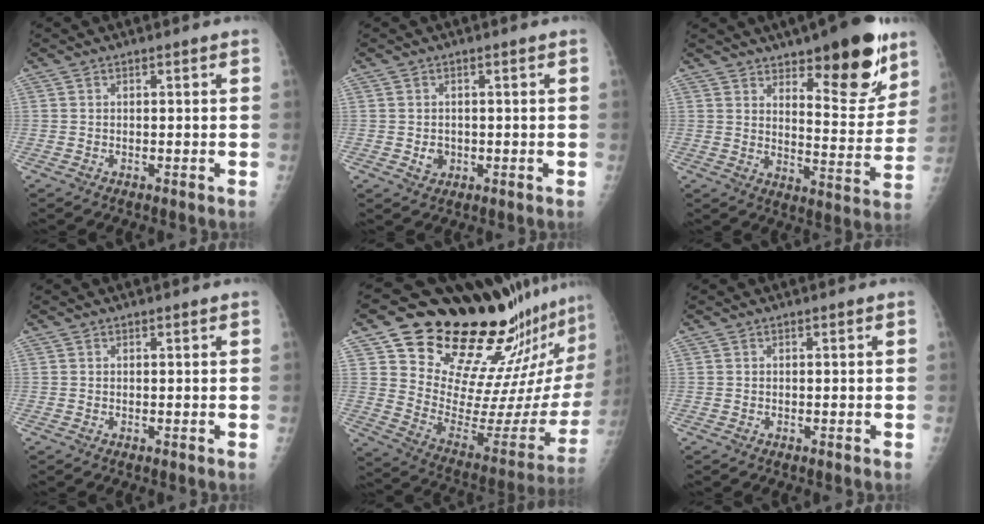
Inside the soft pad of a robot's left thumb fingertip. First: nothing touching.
{"total": 2.0, "force": [-0.3, 1.7, 1.0], "torque": [-0.009, 0.001, 0.001]}
{"total": 16.8, "force": [10.8, 5.8, 11.5], "torque": [-0.104, -0.074, 0.160]}
{"total": 0.0}
{"total": 28.1, "force": [22.6, 8.1, 14.6], "torque": [-0.187, -0.169, 0.333]}
{"total": 0.0}